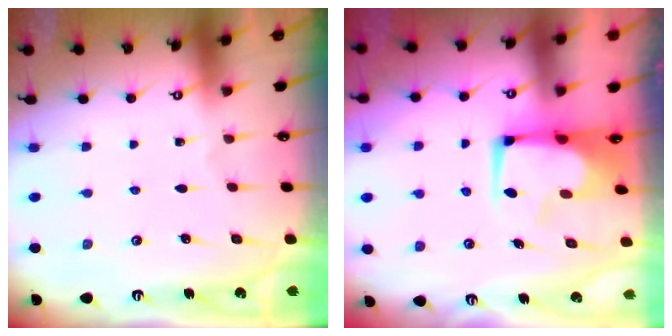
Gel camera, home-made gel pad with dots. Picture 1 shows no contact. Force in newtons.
{"total": 3.4, "press": 3.2, "slide": 1.2}